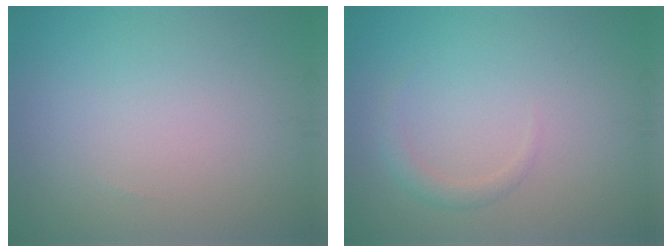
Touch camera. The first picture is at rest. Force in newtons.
{"total": 1.3, "press": 1.3, "slide": 0.1}